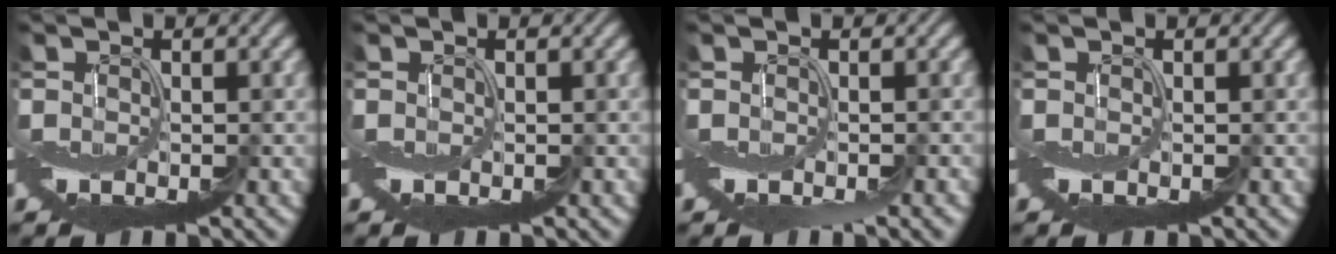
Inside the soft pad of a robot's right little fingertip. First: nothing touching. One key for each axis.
{"total": 0.0}
{"total": 1.6, "fx": -1.1, "fy": -0.1, "fz": 1.2, "tx": -0.014, "ty": -0.006, "tz": -0.015}
{"total": 0.0}